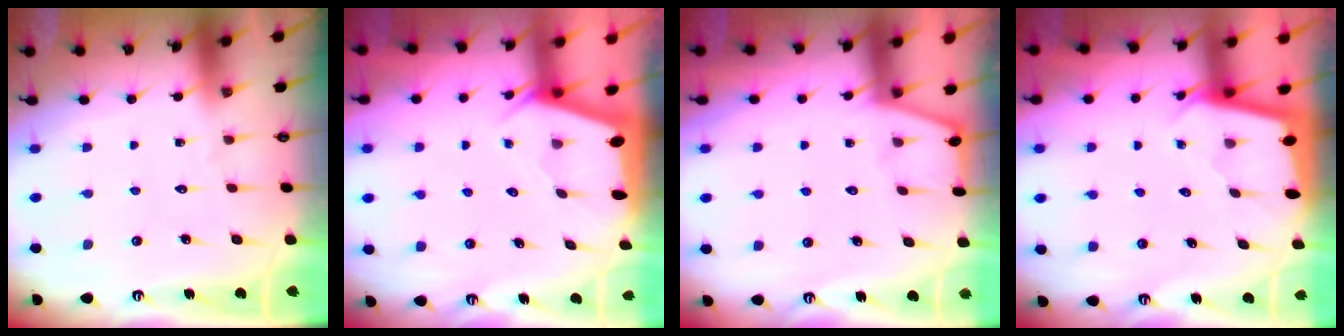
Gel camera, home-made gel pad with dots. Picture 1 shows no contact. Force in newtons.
{"total": 1.9, "press": 1.9, "slide": 0.3}
{"total": 1.4, "press": 1.4, "slide": 0.2}
{"total": 1.9, "press": 1.9, "slide": 0.1}